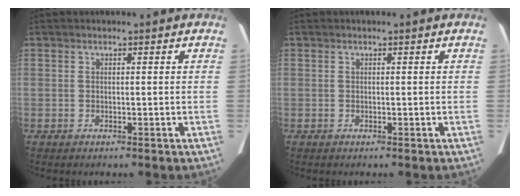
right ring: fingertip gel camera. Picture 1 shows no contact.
{"total": 0.0}